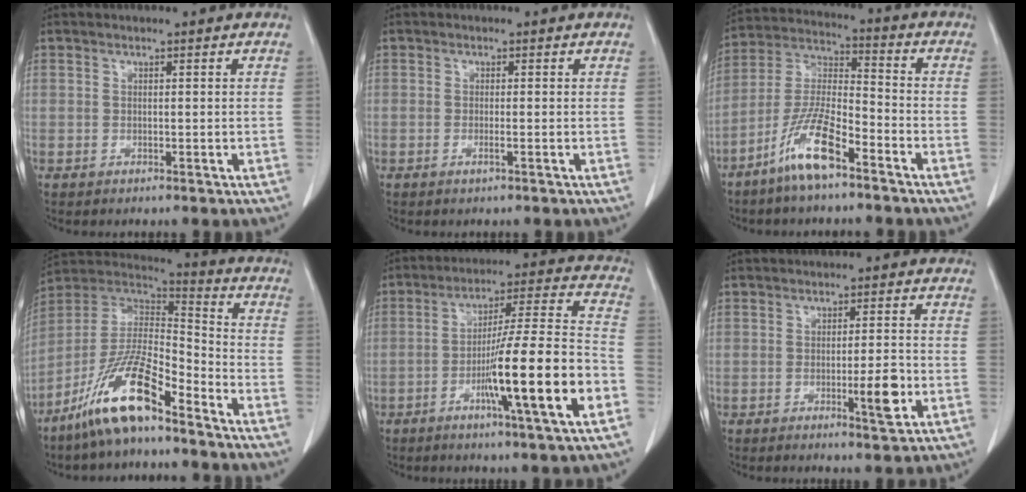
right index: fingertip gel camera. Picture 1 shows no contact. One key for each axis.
{"total": 0.9, "fx": -0.4, "fy": -0.1, "fz": 0.8, "tx": -0.014, "ty": -0.001, "tz": -0.007}
{"total": 11.1, "fx": -7.0, "fy": 2.1, "fz": 8.3, "tx": -0.175, "ty": -0.009, "tz": -0.139}
{"total": 14.6, "fx": -9.9, "fy": 3.2, "fz": 10.2, "tx": -0.195, "ty": 0.011, "tz": -0.182}
{"total": 17.8, "fx": -6.3, "fy": -0.2, "fz": 16.7, "tx": -0.261, "ty": -0.003, "tz": -0.101}
{"total": 5.1, "fx": -1.5, "fy": 0.7, "fz": 4.8, "tx": -0.073, "ty": -0.004, "tz": -0.021}